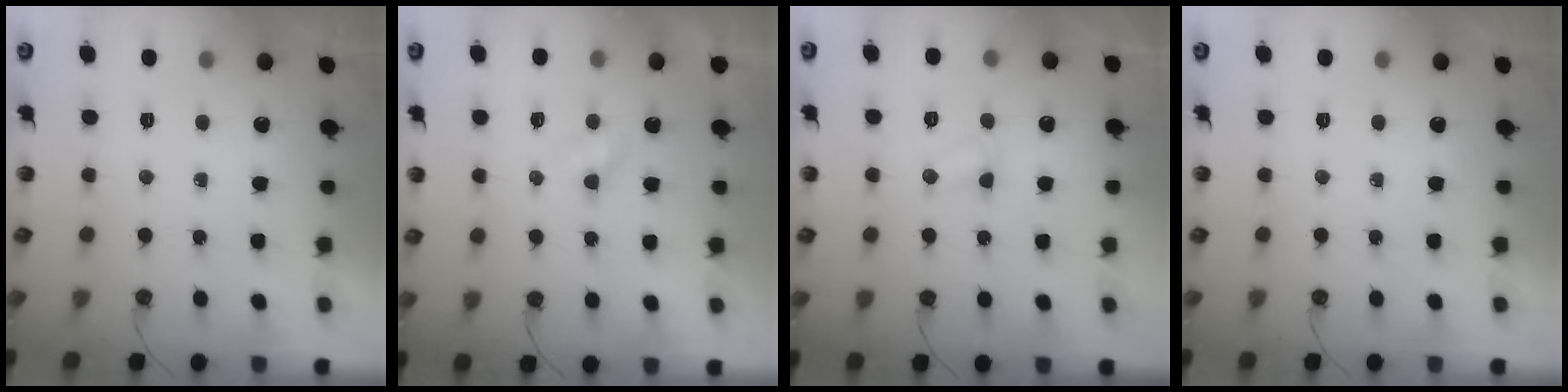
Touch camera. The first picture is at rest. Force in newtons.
{"total": 2.8, "press": 2.8, "slide": 0.3}
{"total": 3.2, "press": 3.2, "slide": 0.5}
{"total": 0.0}